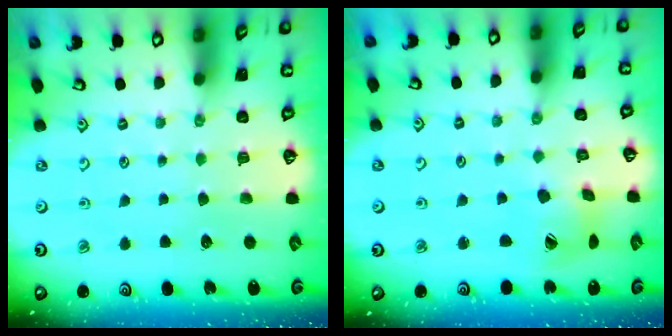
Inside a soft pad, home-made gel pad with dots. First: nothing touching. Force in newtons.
{"total": 9.0, "press": 8.9, "slide": 1.1}